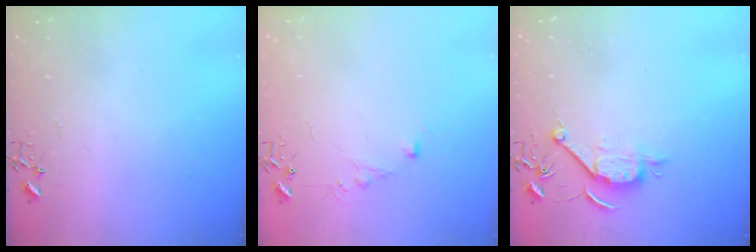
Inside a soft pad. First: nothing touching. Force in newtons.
{"total": 4.4, "press": 4.4, "slide": 0.5}
{"total": 7.9, "press": 7.9, "slide": 0.9}